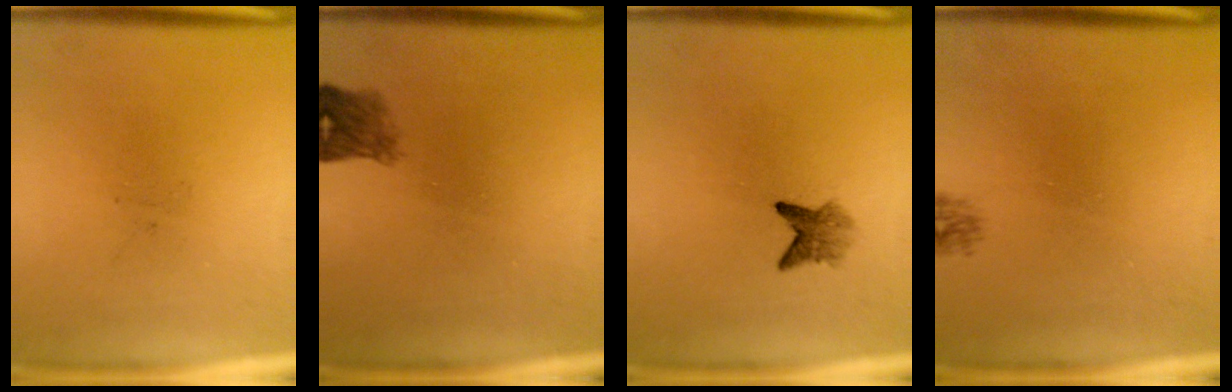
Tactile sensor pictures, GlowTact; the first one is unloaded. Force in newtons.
{"total": 2.9}
{"total": 2.6}
{"total": 0.9}